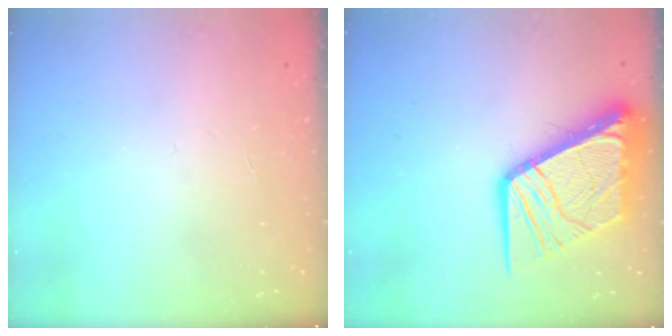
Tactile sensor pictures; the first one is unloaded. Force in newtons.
{"total": 16.5, "press": 16.3, "slide": 2.0}